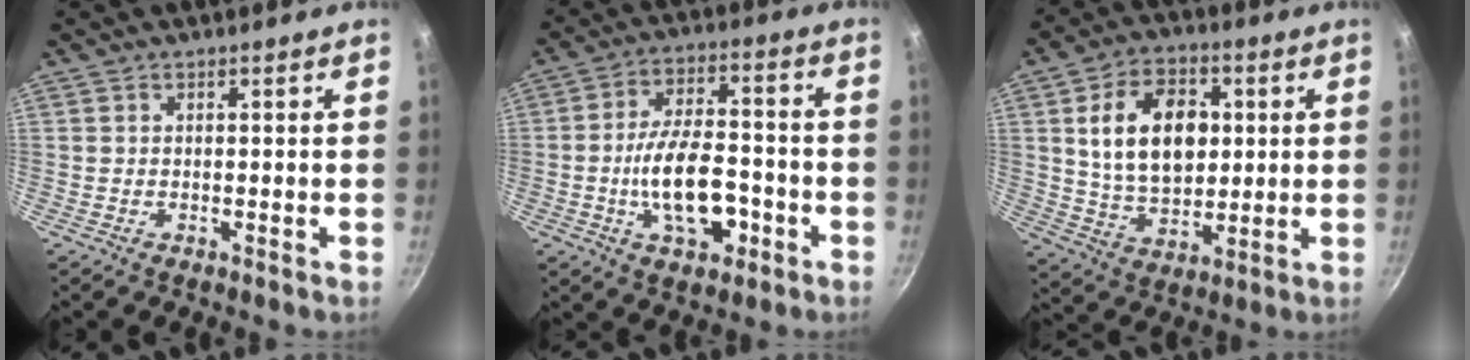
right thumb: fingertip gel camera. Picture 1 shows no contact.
{"total": 13.5, "force": [-4.0, 7.0, 10.9], "torque": [-0.168, 0.034, -0.065]}
{"total": 16.4, "force": [3.0, 11.1, 11.8], "torque": [-0.169, -0.003, 0.054]}